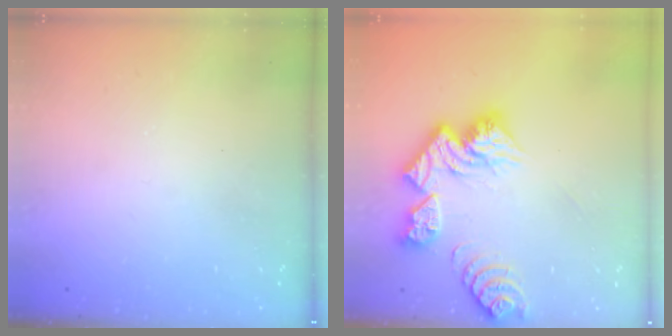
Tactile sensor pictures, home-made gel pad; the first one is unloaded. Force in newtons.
{"total": 15.7, "press": 15.6, "slide": 1.7}